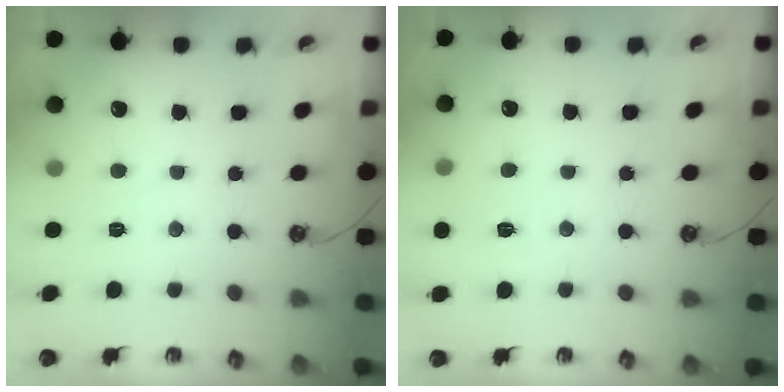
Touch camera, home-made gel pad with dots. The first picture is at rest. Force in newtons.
{"total": 6.1, "press": 6.1, "slide": 0.3}